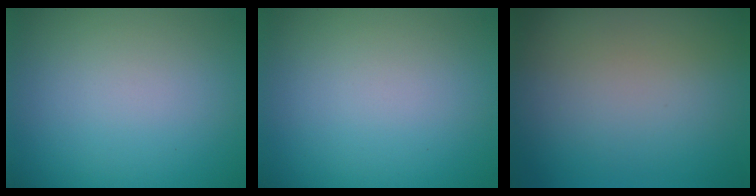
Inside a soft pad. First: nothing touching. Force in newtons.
{"total": 0.0}
{"total": 0.0}